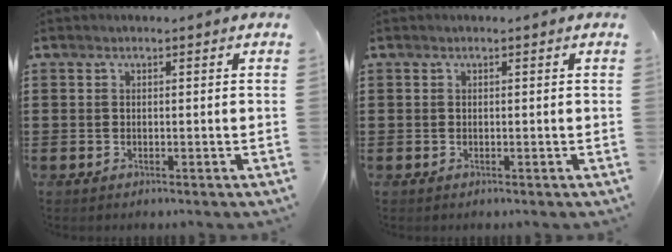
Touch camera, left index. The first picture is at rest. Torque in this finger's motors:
{"motor_torque": [0.00, 0.03, 0.01, 0.00]}